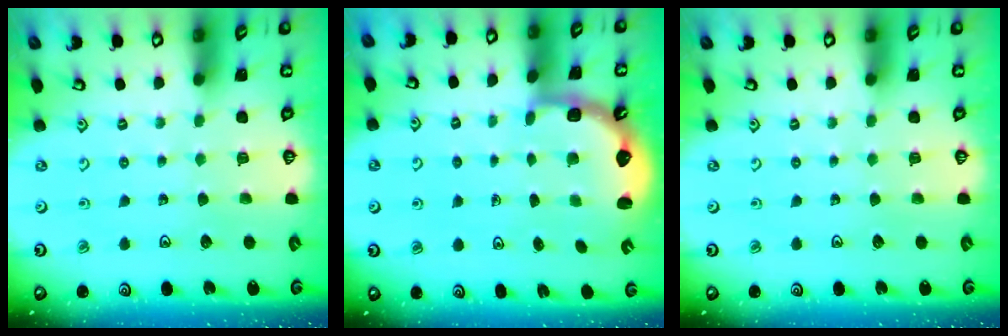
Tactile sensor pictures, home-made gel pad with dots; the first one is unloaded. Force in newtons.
{"total": 2.6, "press": 2.2, "slide": 1.4}
{"total": 0.0}